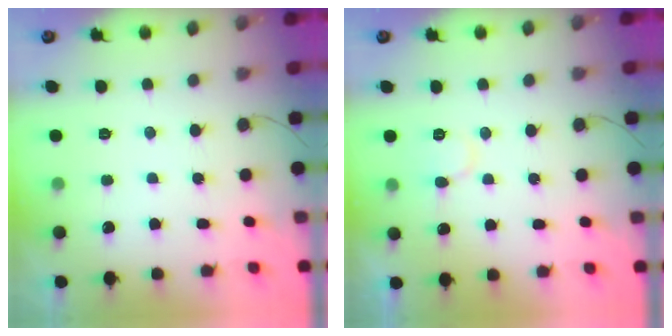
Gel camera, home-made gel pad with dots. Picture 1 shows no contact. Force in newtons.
{"total": 6.4, "press": 6.4, "slide": 0.4}